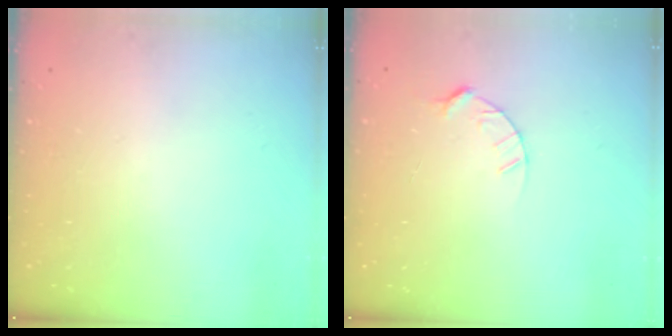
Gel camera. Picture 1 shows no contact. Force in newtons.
{"total": 4.3, "press": 4.3, "slide": 0.5}